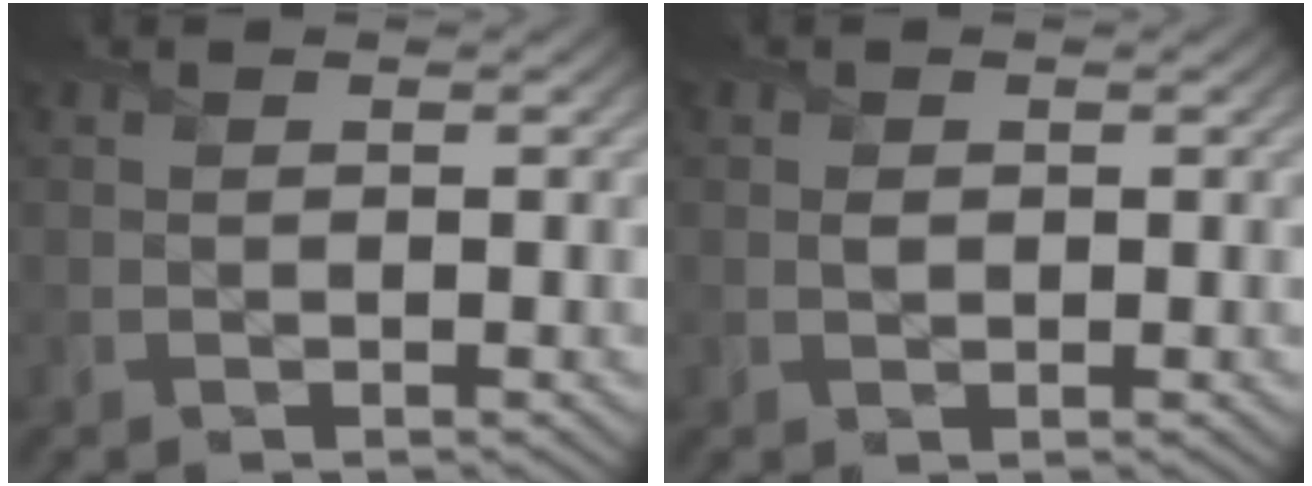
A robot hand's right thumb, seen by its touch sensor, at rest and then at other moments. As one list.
[{"total": 0.6, "force": [0.3, 0.5, 0.0], "torque": [0.003, 0.000, 0.005]}]